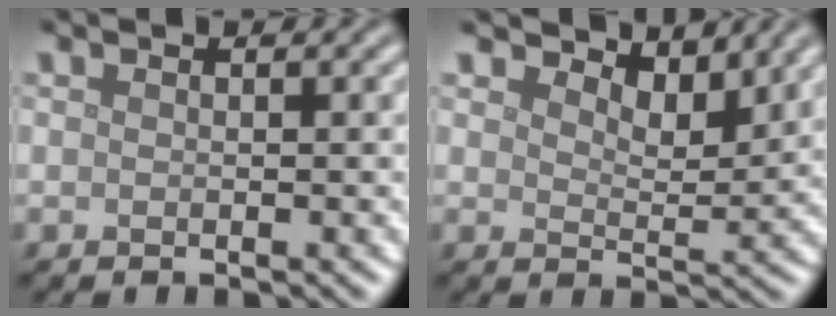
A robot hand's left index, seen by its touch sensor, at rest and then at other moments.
{"total": 4.2, "force": [3.8, 1.2, 1.4], "torque": [-0.031, -0.002, 0.054]}